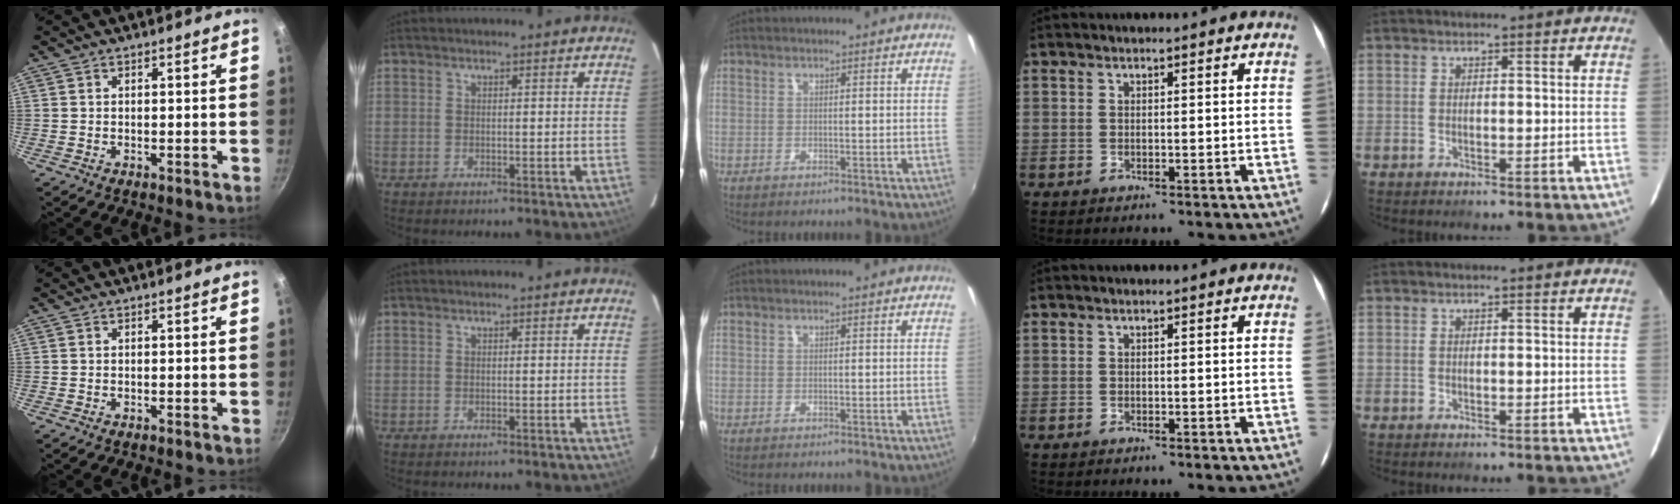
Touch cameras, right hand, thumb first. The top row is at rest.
{}